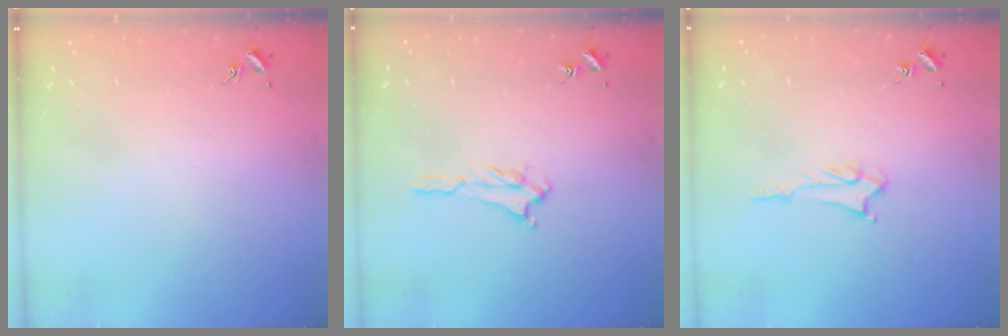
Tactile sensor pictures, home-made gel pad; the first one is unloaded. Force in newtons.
{"total": 1.2, "press": 1.1, "slide": 0.5}
{"total": 2.6, "press": 2.6, "slide": 0.3}